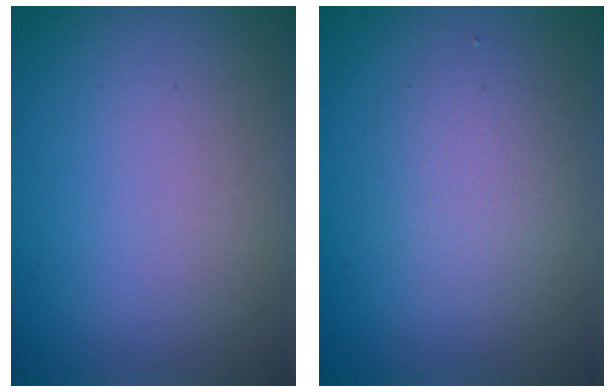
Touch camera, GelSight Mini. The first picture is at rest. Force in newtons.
{"total": 2.4, "press": 2.4, "slide": 0.2}